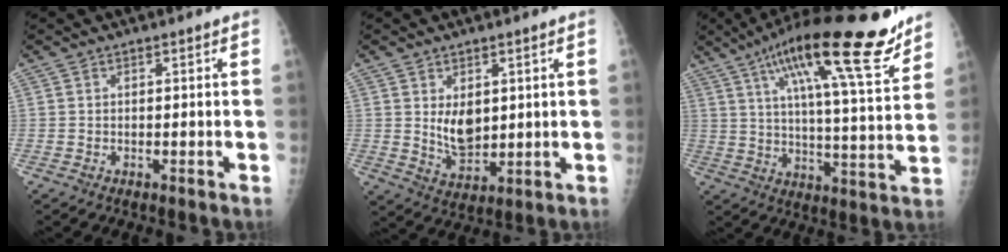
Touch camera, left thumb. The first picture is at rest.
{"total": 6.9, "force": [1.5, 4.3, 5.1], "torque": [-0.065, -0.021, 0.040]}
{"total": 23.5, "force": [14.6, 4.6, 17.8], "torque": [-0.261, -0.041, 0.227]}